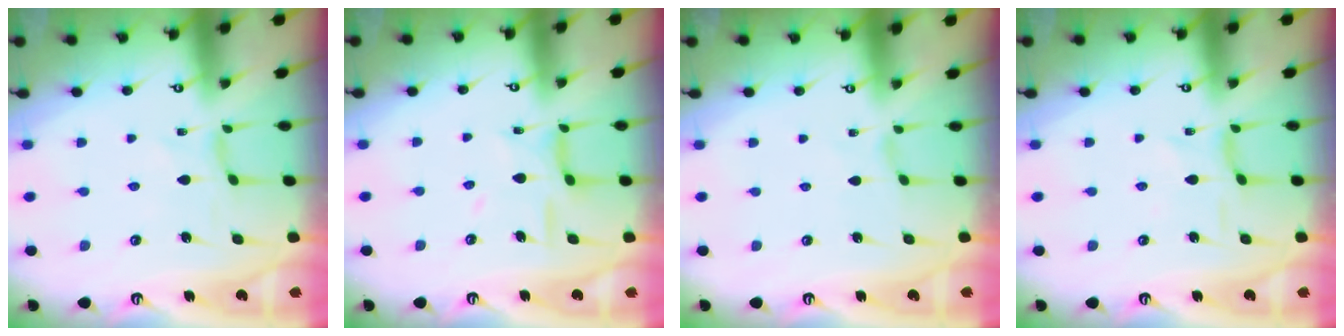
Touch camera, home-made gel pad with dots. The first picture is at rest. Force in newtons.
{"total": 10.3, "press": 10.3, "slide": 0.7}
{"total": 0.0}
{"total": 3.1, "press": 3.1, "slide": 0.5}